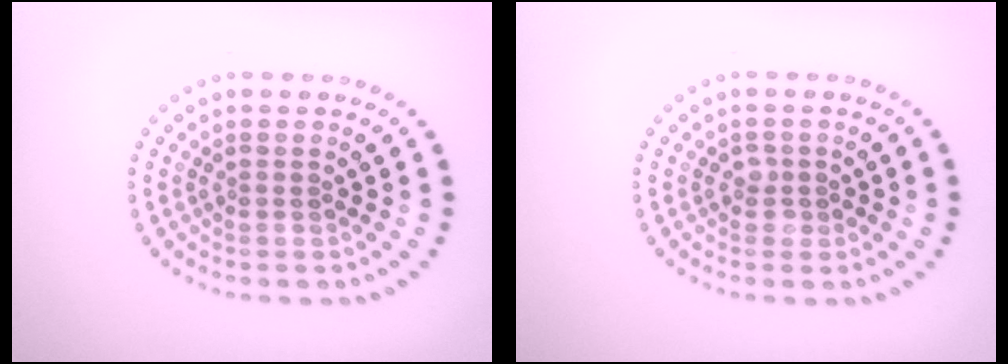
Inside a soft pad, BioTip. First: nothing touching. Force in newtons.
{"total": 1.2, "press": 1.1, "slide": 0.4}